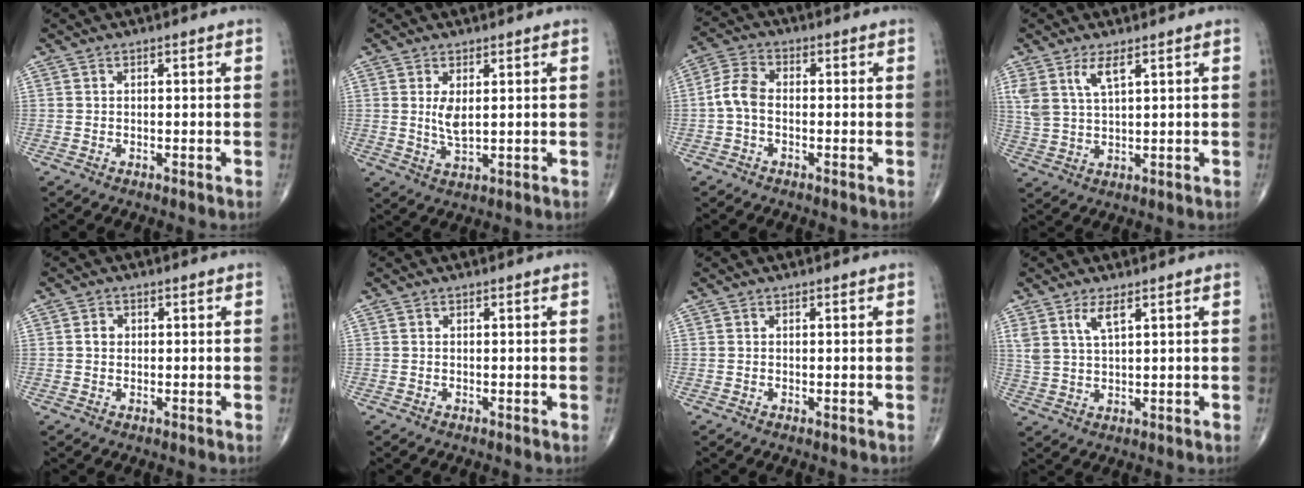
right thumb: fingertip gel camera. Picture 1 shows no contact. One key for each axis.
{"total": 3.1, "fx": 0.6, "fy": 1.1, "fz": 2.8, "tx": -0.055, "ty": -0.011, "tz": 0.017}
{"total": 5.2, "fx": -0.9, "fy": 3.2, "fz": 4.0, "tx": -0.081, "ty": 0.017, "tz": -0.028}
{"total": 5.5, "fx": 3.1, "fy": 1.8, "fz": 4.2, "tx": -0.089, "ty": -0.012, "tz": 0.069}
{"total": 1.8, "fx": 0.2, "fy": 1.5, "fz": 0.9, "tx": -0.010, "ty": 0.004, "tz": 0.002}
{"total": 0.0}
{"total": 0.0}
{"total": 4.3, "fx": 2.5, "fy": 1.2, "fz": 3.3, "tx": -0.071, "ty": -0.011, "tz": 0.055}